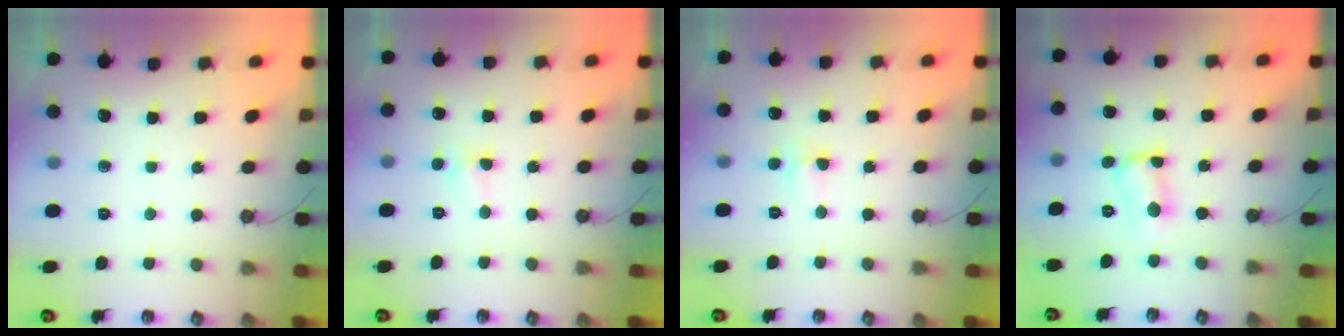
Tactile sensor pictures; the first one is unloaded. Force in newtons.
{"total": 3.9, "press": 3.8, "slide": 0.6}
{"total": 4.2, "press": 2.8, "slide": 3.1}
{"total": 2.0, "press": 2.0, "slide": 0.6}